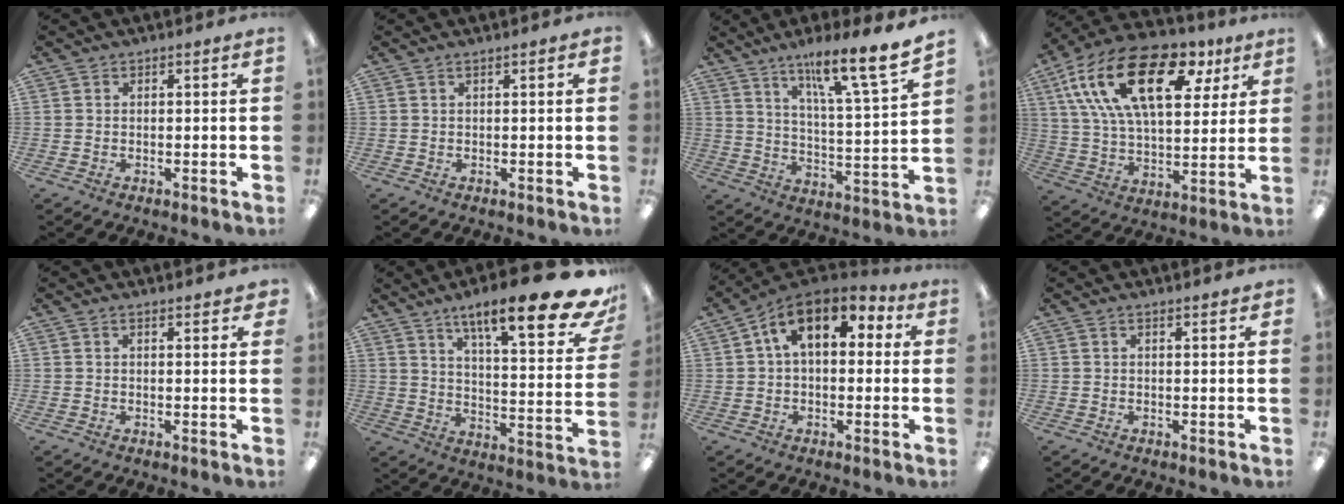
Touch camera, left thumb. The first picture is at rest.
{"total": 0.8, "force": [0.4, 0.1, 0.6], "torque": [-0.012, 0.002, 0.006]}
{"total": 14.1, "force": [11.2, 0.7, 8.5], "torque": [-0.133, -0.088, 0.174]}
{"total": 23.8, "force": [11.2, 11.9, 17.3], "torque": [-0.318, -0.028, 0.190]}
{"total": 1.6, "force": [1.4, 0.4, 0.7], "torque": [-0.006, -0.003, 0.024]}
{"total": 20.8, "force": [14.0, 4.5, 14.7], "torque": [-0.218, -0.093, 0.219]}
{"total": 12.0, "force": [5.2, 6.8, 8.4], "torque": [-0.146, 0.002, 0.094]}
{"total": 1.0, "force": [0.9, 0.1, 0.5], "torque": [-0.002, -0.003, 0.014]}